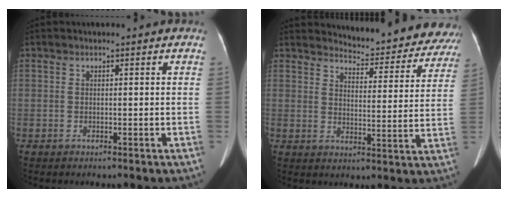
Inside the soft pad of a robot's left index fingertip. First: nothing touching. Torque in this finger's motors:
{"motor_torque": [-0.07, -0.41, -0.05, 0.00]}